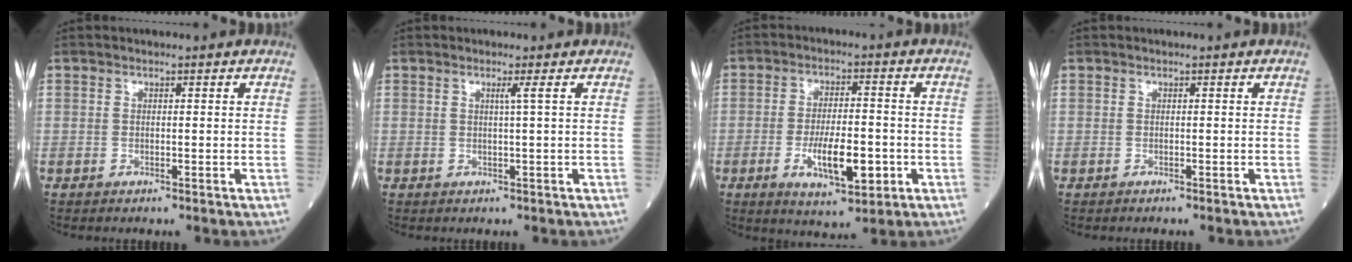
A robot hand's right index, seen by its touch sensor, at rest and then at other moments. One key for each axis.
{"total": 1.0, "fx": 0.3, "fy": -0.5, "fz": 0.9, "tx": -0.022, "ty": -0.004, "tz": 0.009}
{"total": 9.3, "fx": -2.7, "fy": 2.9, "fz": 8.4, "tx": -0.147, "ty": -0.006, "tz": -0.038}
{"total": 0.0}